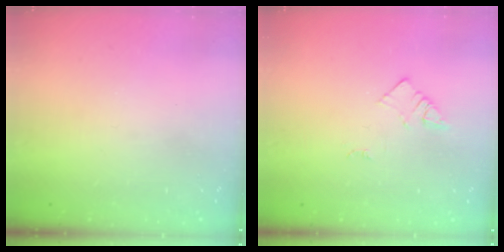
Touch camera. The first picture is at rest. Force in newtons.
{"total": 2.1, "press": 2.1, "slide": 0.3}